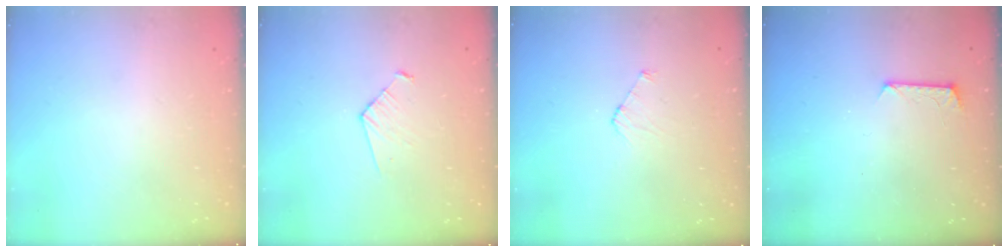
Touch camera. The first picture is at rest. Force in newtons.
{"total": 5.2, "press": 5.2, "slide": 0.3}
{"total": 3.8, "press": 3.8, "slide": 0.3}
{"total": 7.0, "press": 6.9, "slide": 0.6}